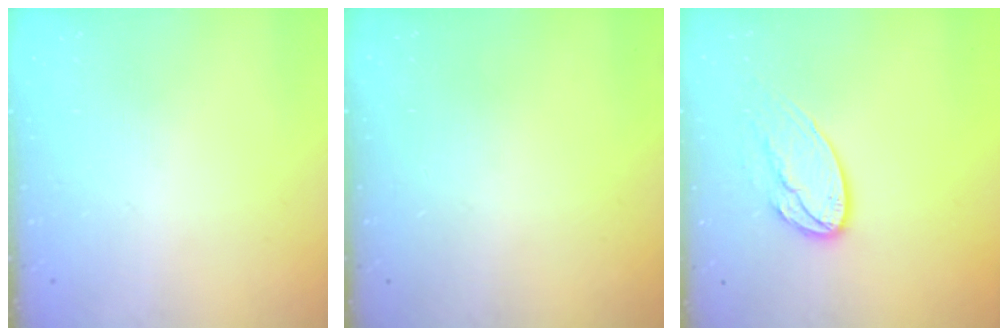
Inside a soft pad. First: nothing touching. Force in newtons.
{"total": 0.0}
{"total": 12.3, "press": 12.2, "slide": 1.0}